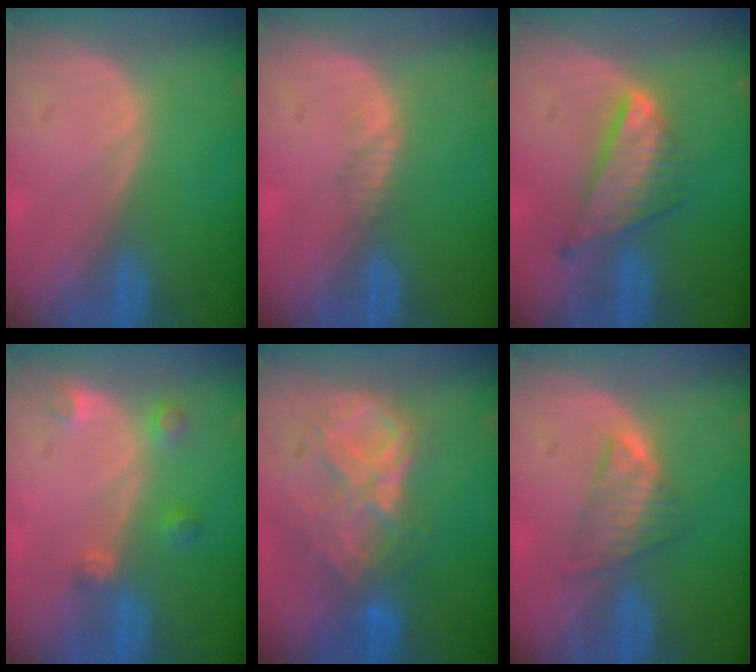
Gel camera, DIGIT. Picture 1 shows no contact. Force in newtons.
{"total": 1.1, "press": 0.9, "slide": 0.7}
{"total": 7.8, "press": 6.6, "slide": 4.1}
{"total": 3.0, "press": 2.9, "slide": 0.6}
{"total": 9.1, "press": 7.8, "slide": 4.7}
{"total": 4.4, "press": 4.3, "slide": 0.8}